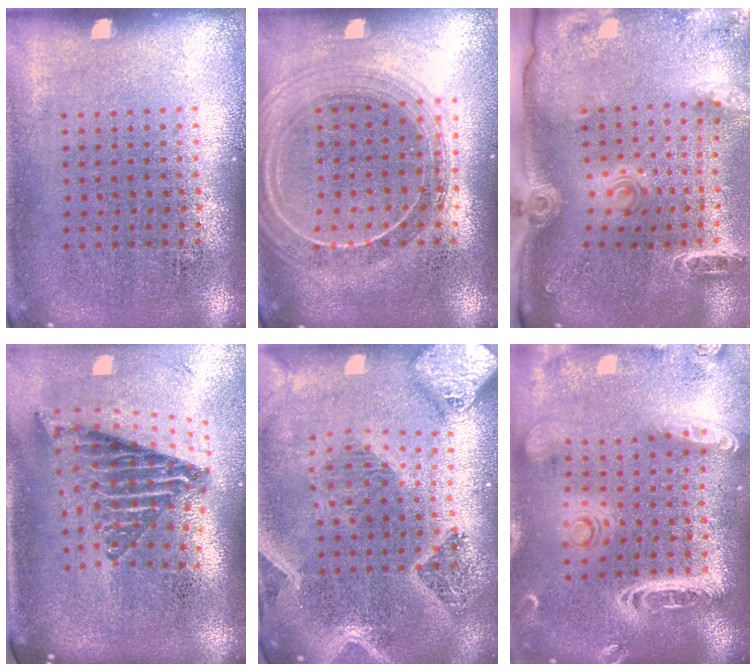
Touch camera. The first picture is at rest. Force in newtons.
{"total": 2.1, "press": 1.9, "slide": 1.0}
{"total": 2.6, "press": 1.9, "slide": 1.7}
{"total": 2.3, "press": 1.5, "slide": 1.7}
{"total": 3.5, "press": 2.9, "slide": 2.0}
{"total": 2.9, "press": 2.5, "slide": 1.6}